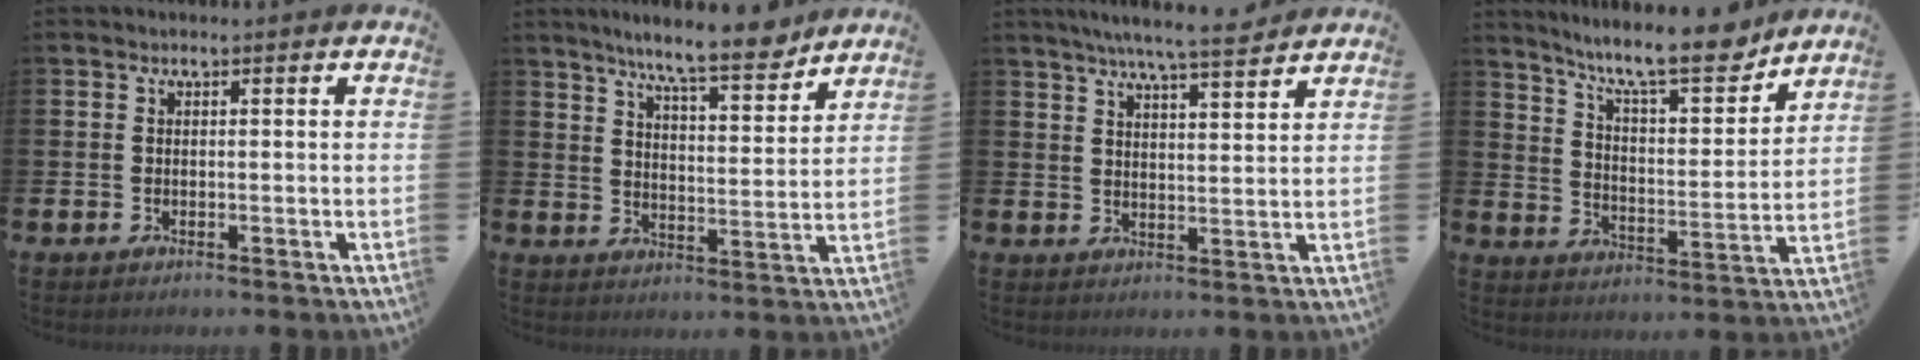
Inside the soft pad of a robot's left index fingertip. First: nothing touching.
{"total": 9.4, "force": [8.4, 1.0, 4.2], "torque": [-0.082, -0.046, 0.145]}
{"total": 6.5, "force": [6.1, 0.0, 2.4], "torque": [-0.049, -0.030, 0.104]}
{"total": 11.9, "force": [10.3, 2.2, 5.6], "torque": [-0.112, -0.066, 0.173]}